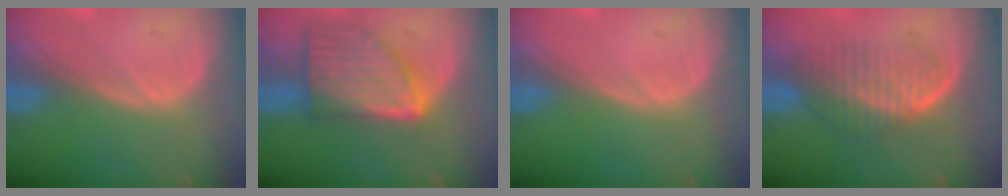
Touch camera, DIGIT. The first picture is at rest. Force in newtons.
{"total": 8.8, "press": 8.8, "slide": 0.6}
{"total": 0.0}
{"total": 5.9, "press": 5.8, "slide": 1.4}